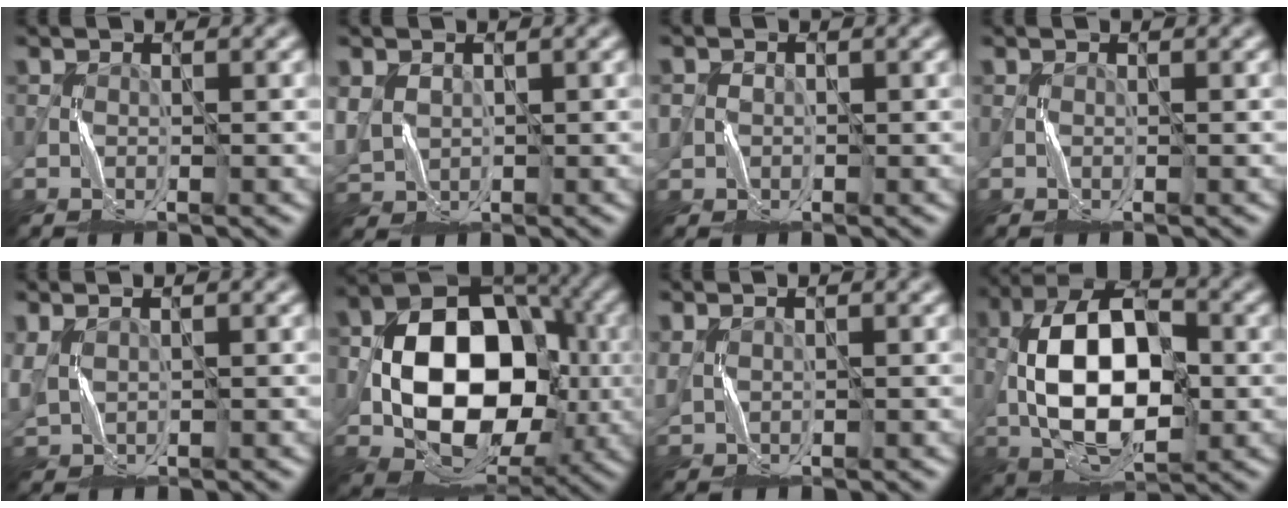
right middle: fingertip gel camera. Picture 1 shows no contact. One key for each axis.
{"total": 2.7, "fx": 0.8, "fy": 2.3, "fz": 1.1, "tx": -0.039, "ty": 0.000, "tz": 0.021}
{"total": 1.1, "fx": 0.2, "fy": 1.0, "fz": -0.4, "tx": 0.007, "ty": 0.000, "tz": 0.004}
{"total": 0.0}
{"total": 2.5, "fx": 1.2, "fy": 1.4, "fz": 1.7, "tx": -0.056, "ty": 0.005, "tz": 0.030}
{"total": 13.0, "fx": -1.4, "fy": 9.3, "fz": 9.0, "tx": -0.123, "ty": 0.010, "tz": -0.027}
{"total": 1.4, "fx": 0.9, "fy": 0.8, "fz": 0.8, "tx": -0.028, "ty": 0.004, "tz": 0.022}
{"total": 11.5, "fx": -1.4, "fy": 6.2, "fz": 9.6, "tx": -0.170, "ty": 0.017, "tz": -0.032}